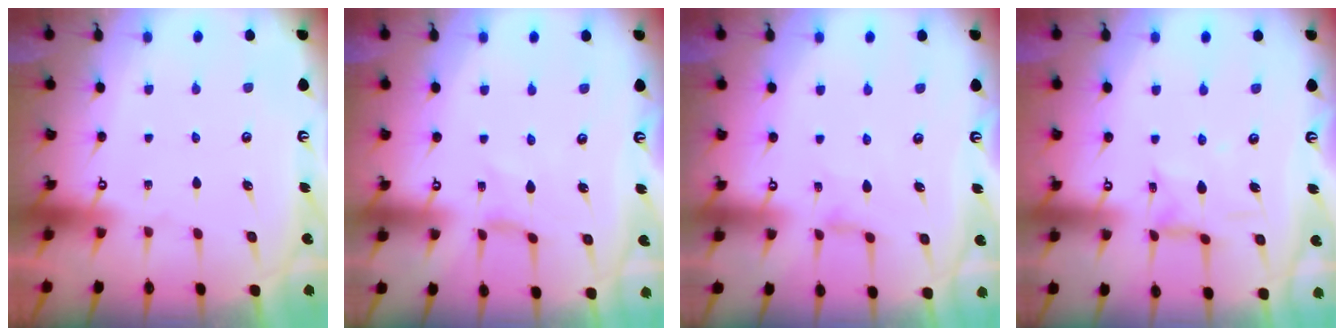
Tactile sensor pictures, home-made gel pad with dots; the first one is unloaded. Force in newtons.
{"total": 1.0, "press": 0.9, "slide": 0.4}
{"total": 2.3, "press": 2.2, "slide": 0.6}
{"total": 3.7, "press": 3.7, "slide": 0.3}